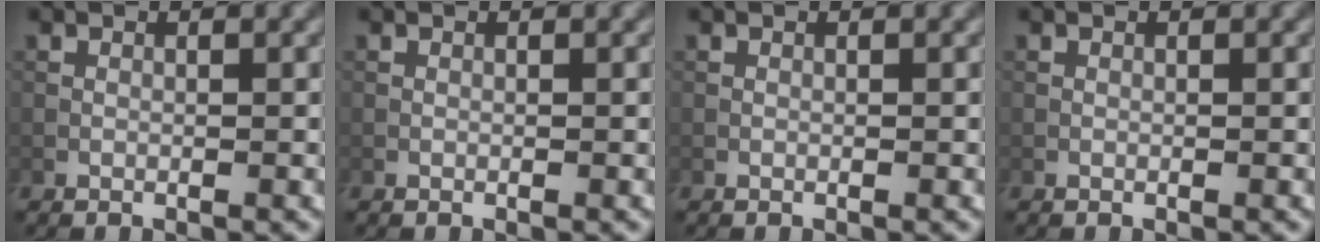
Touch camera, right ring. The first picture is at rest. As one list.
[{"total": 0.0}, {"total": 0.0}, {"total": 0.0}]